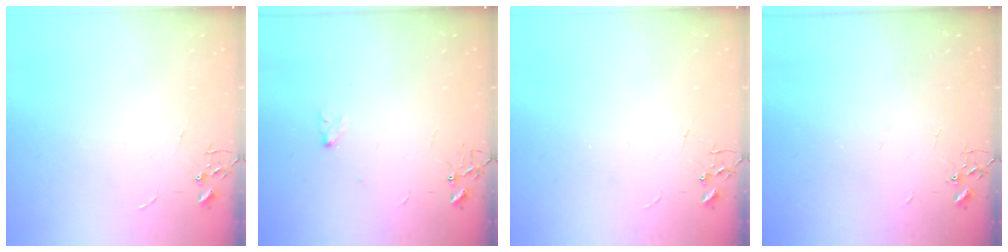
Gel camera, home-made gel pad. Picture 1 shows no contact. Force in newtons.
{"total": 5.5, "press": 4.4, "slide": 3.2}
{"total": 0.0}
{"total": 2.3, "press": 2.3, "slide": 0.4}